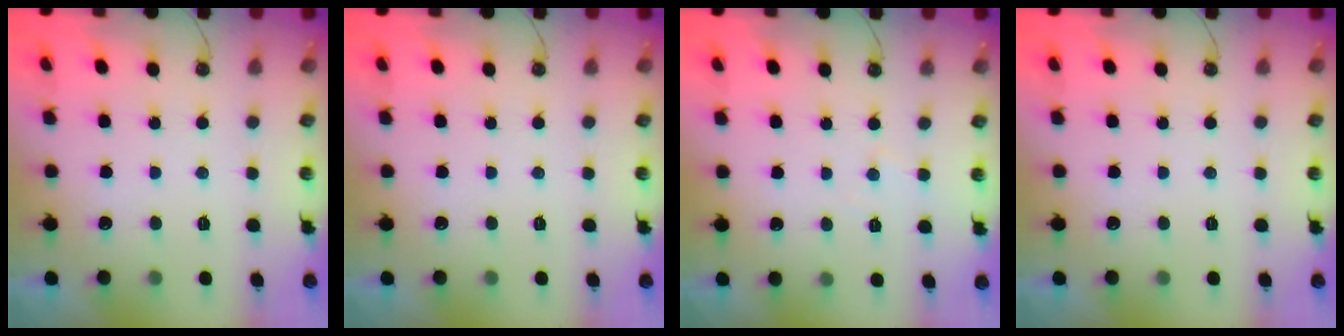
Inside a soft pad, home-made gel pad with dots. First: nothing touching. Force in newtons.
{"total": 0.0}
{"total": 3.3, "press": 3.3, "slide": 0.5}
{"total": 0.0}